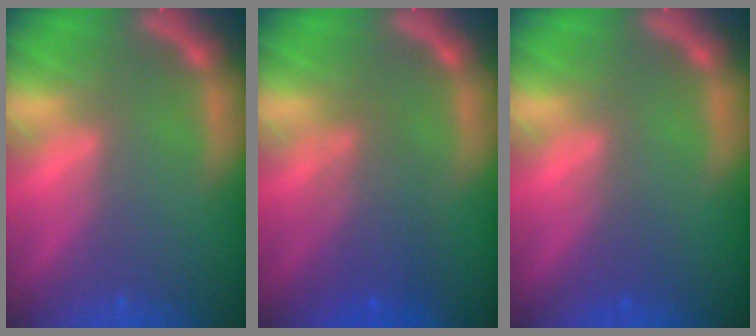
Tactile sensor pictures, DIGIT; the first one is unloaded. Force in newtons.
{"total": 4.1}
{"total": 1.0}